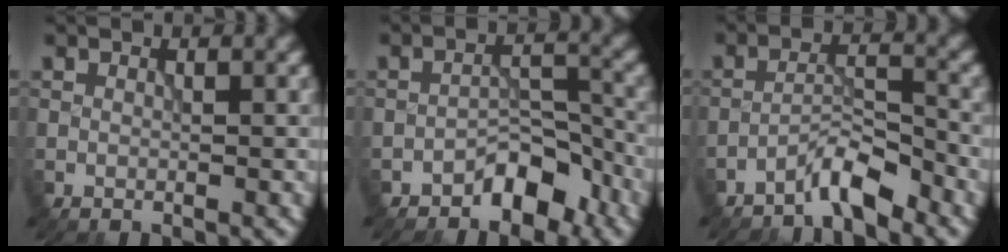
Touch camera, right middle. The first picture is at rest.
{"total": 3.9, "force": [-2.8, 1.8, 2.0], "torque": [-0.020, 0.014, -0.046]}
{"total": 3.5, "force": [-3.0, 0.5, 1.7], "torque": [-0.025, 0.013, -0.060]}